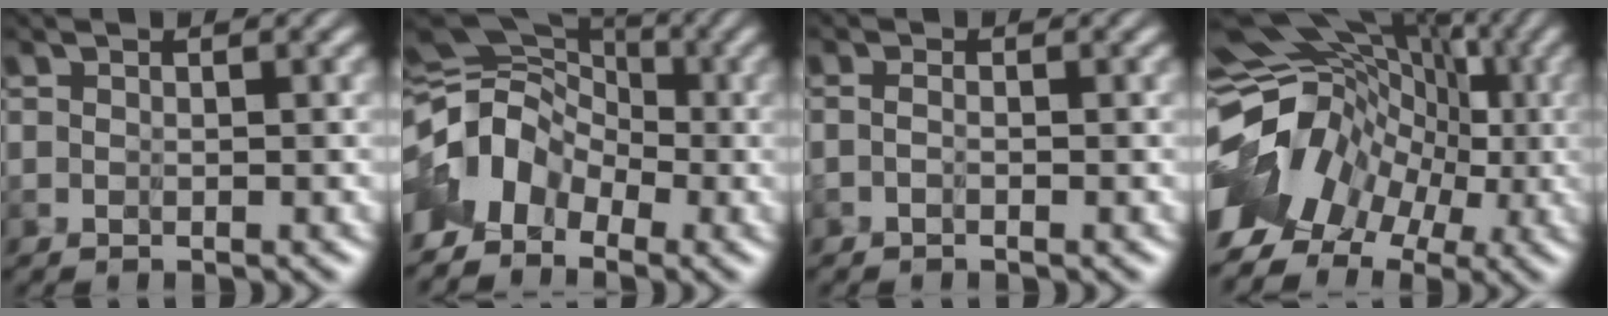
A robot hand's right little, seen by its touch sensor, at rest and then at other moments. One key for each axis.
{"total": 4.4, "fx": -3.1, "fy": 2.6, "fz": 1.5, "tx": -0.031, "ty": 0.008, "tz": -0.074}
{"total": 1.0, "fx": -0.8, "fy": -0.4, "fz": -0.2, "tx": 0.006, "ty": 0.001, "tz": -0.014}
{"total": 10.4, "fx": -1.8, "fy": 7.3, "fz": 7.1, "tx": -0.128, "ty": 0.009, "tz": -0.026}